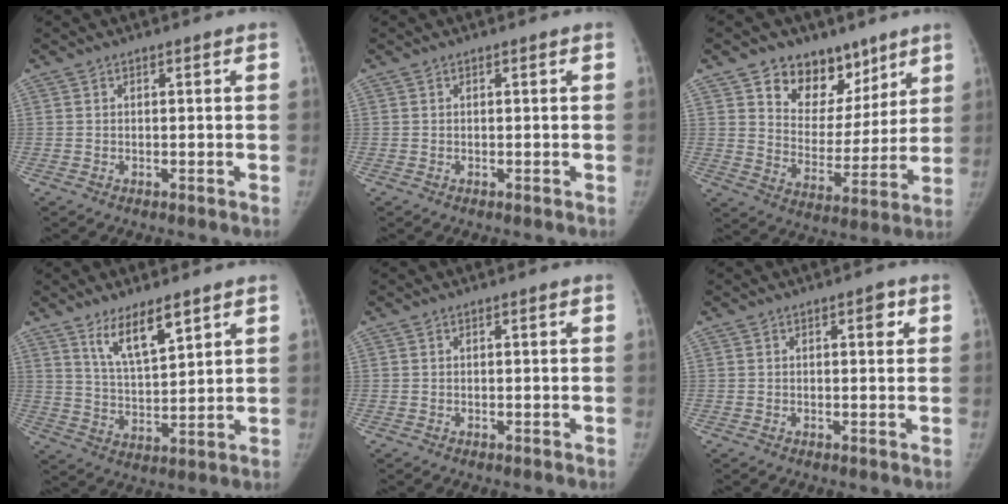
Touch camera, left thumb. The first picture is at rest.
{"total": 0.0}
{"total": 14.4, "force": [9.1, 9.8, 5.2], "torque": [-0.023, -0.045, 0.153]}
{"total": 8.9, "force": [5.8, 2.7, 6.3], "torque": [-0.097, -0.040, 0.112]}
{"total": 0.0}
{"total": 2.1, "force": [0.8, 1.1, 1.6], "torque": [-0.011, 0.000, 0.009]}